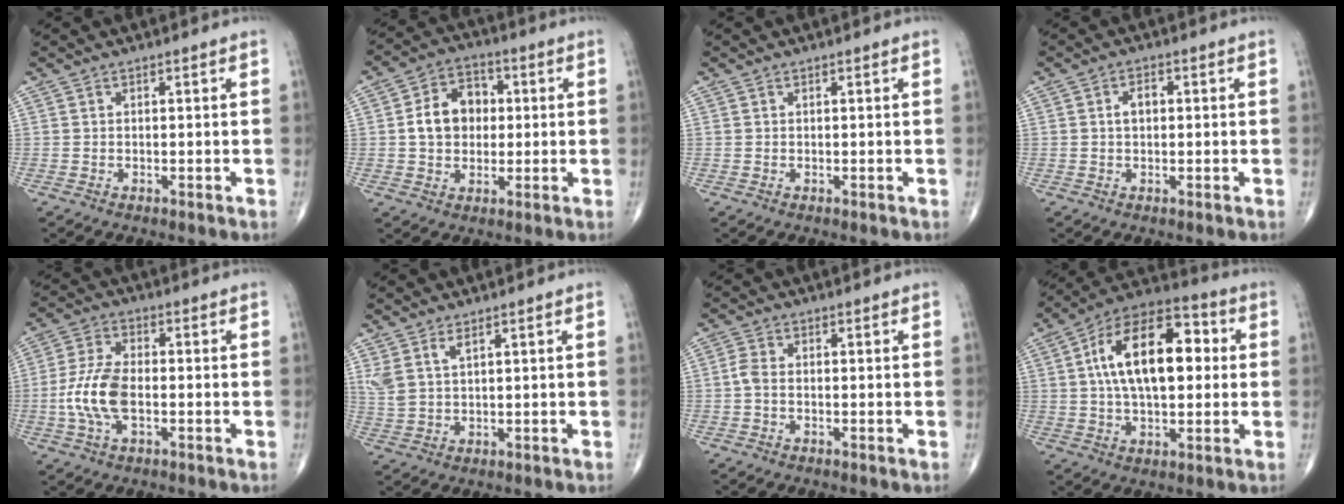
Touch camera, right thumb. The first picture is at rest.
{"total": 9.7, "force": [0.7, 7.5, 6.1], "torque": [-0.075, 0.017, 0.004]}
{"total": 0.0}
{"total": 3.3, "force": [0.3, 1.9, 2.7], "torque": [-0.049, 0.010, 0.004]}
{"total": 9.4, "force": [-1.7, 4.7, 8.0], "torque": [-0.177, 0.016, -0.036]}
{"total": 4.2, "force": [2.4, 1.6, 3.0], "torque": [-0.068, -0.009, 0.060]}
{"total": 2.2, "force": [-0.4, 1.3, 1.7], "torque": [-0.040, 0.004, -0.014]}
{"total": 19.2, "force": [2.8, 10.0, 16.1], "torque": [-0.251, 0.028, 0.037]}